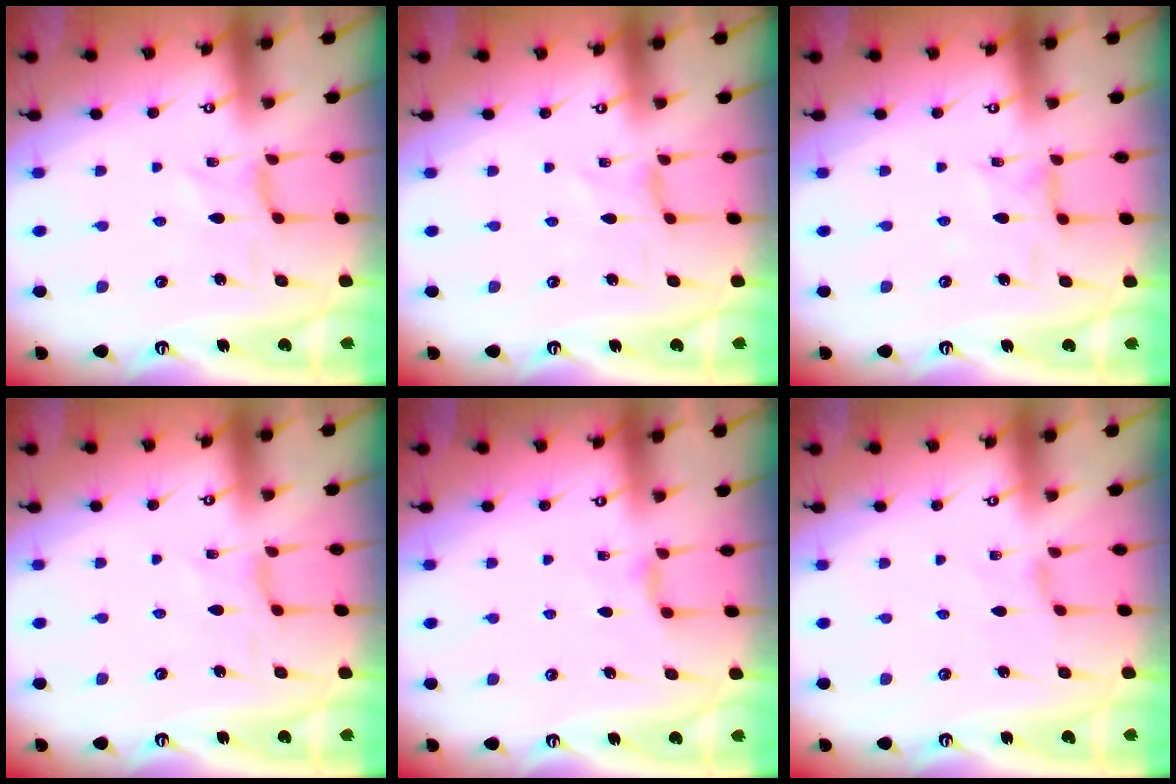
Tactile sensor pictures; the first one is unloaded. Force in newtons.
{"total": 0.0}
{"total": 1.4, "press": 1.4, "slide": 0.3}
{"total": 1.6, "press": 1.6, "slide": 0.1}
{"total": 3.8, "press": 3.7, "slide": 0.6}
{"total": 0.0}